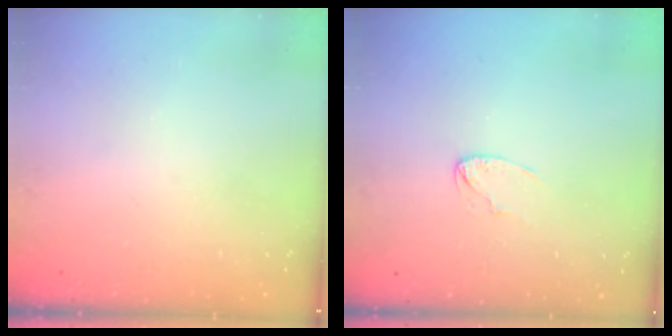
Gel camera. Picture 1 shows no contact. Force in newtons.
{"total": 2.6, "press": 2.6, "slide": 0.2}